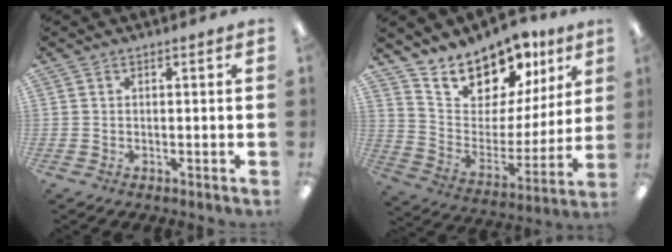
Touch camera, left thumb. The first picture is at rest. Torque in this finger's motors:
{"motor_torque": [0.33, 0.50, 1.38, -1.38, 0.10]}